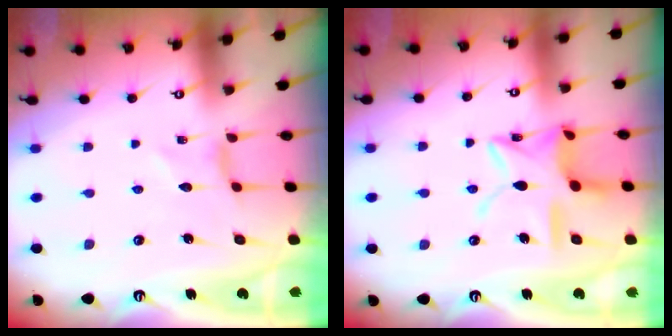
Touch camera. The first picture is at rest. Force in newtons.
{"total": 13.8, "press": 13.8, "slide": 1.0}